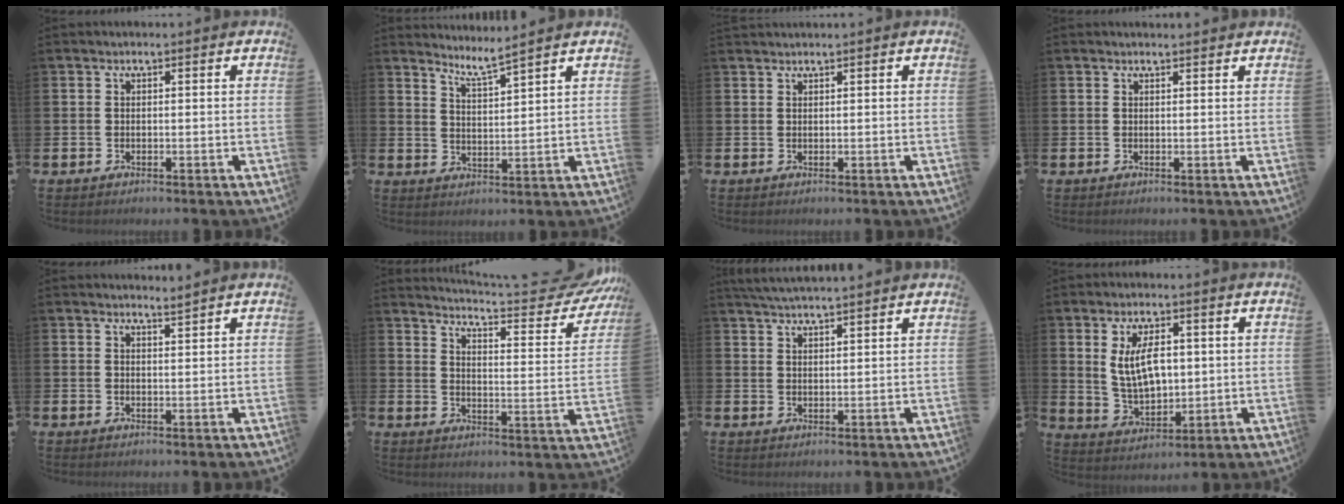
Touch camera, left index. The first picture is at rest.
{"total": 4.5, "force": [4.4, -0.5, 0.9], "torque": [-0.024, -0.030, 0.075]}
{"total": 0.7, "force": [0.7, -0.1, 0.0], "torque": [0.002, -0.002, 0.014]}
{"total": 0.8, "force": [0.8, -0.1, 0.1], "torque": [0.012, -0.005, 0.012]}
{"total": 2.2, "force": [2.2, -0.3, -0.1], "torque": [0.005, -0.012, 0.039]}
{"total": 5.6, "force": [5.2, 0.0, 2.2], "torque": [-0.049, -0.051, 0.080]}
{"total": 3.6, "force": [3.6, -0.3, 0.4], "torque": [-0.011, -0.013, 0.065]}
{"total": 6.6, "force": [2.2, 3.4, 5.3], "torque": [-0.086, -0.001, 0.033]}